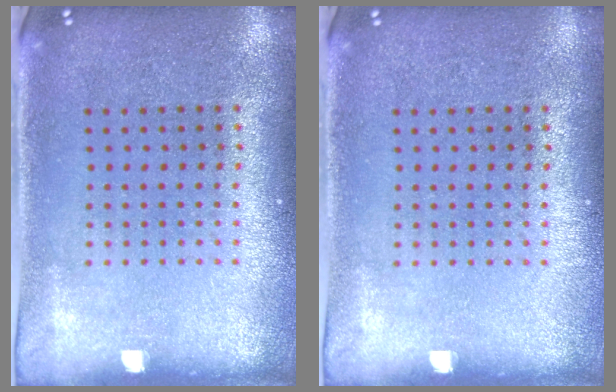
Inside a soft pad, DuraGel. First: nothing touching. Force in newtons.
{"total": 0.0}